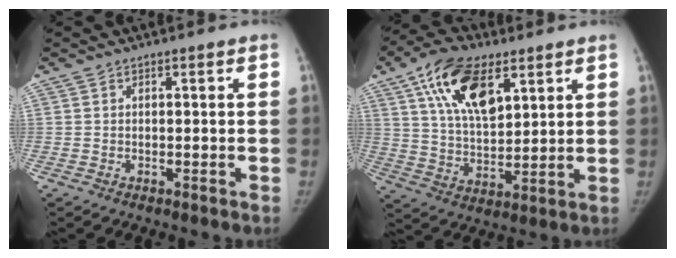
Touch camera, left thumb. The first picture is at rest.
{"total": 16.3, "force": [7.9, 8.1, 11.7], "torque": [-0.182, -0.024, 0.145]}